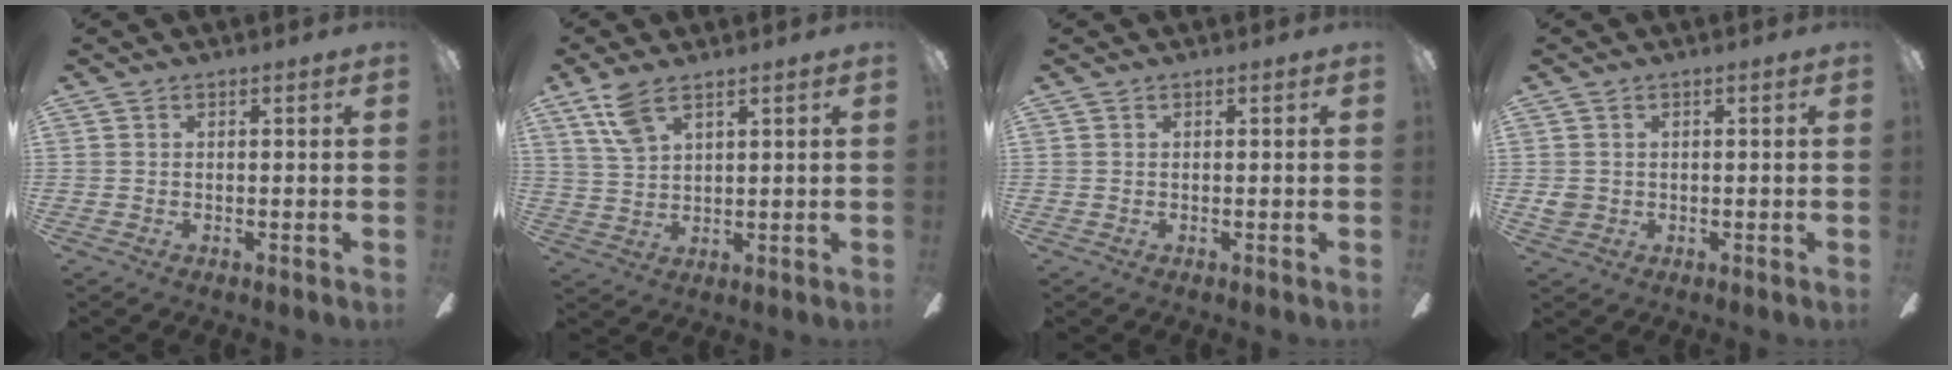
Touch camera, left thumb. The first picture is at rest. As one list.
[{"total": 7.1, "force": [5.1, 2.5, 4.2], "torque": [-0.095, -0.016, 0.098]}, {"total": 0.0}, {"total": 2.4, "force": [0.5, 2.2, 0.8], "torque": [-0.008, 0.001, 0.008]}]